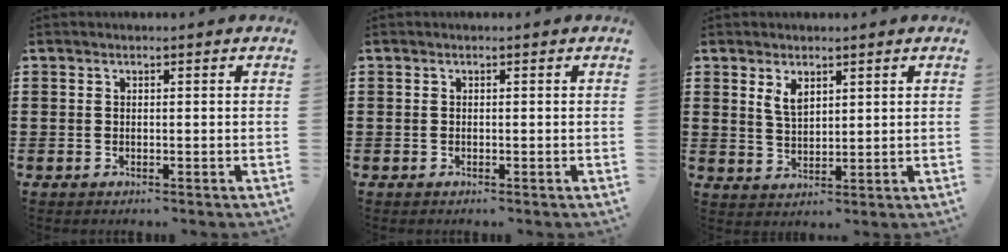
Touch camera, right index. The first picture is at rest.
{"total": 0.0}
{"total": 3.1, "force": [1.8, 1.5, 2.0], "torque": [-0.044, 0.003, 0.034]}